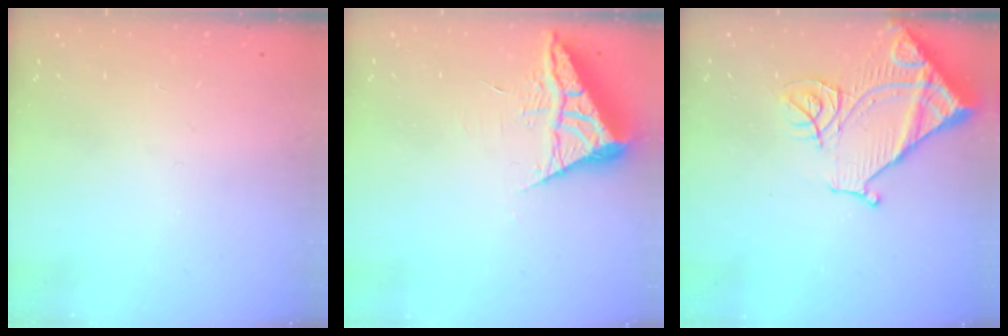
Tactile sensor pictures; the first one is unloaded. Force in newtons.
{"total": 7.3, "press": 7.3, "slide": 0.5}
{"total": 16.3, "press": 16.2, "slide": 1.9}